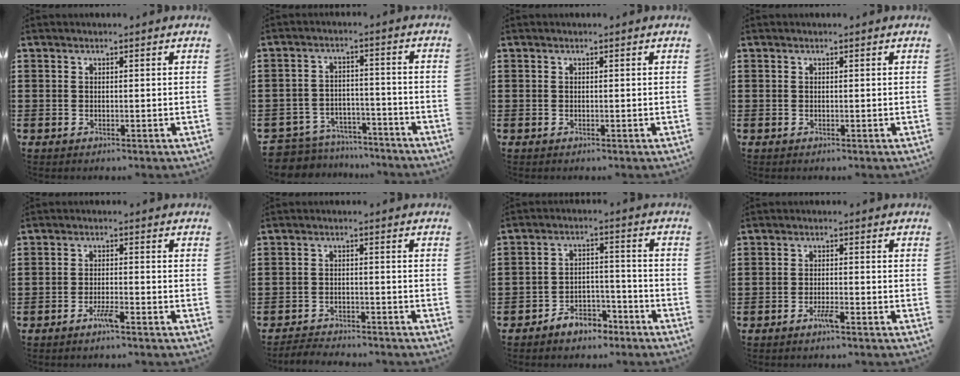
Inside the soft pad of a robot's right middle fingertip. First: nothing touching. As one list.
[{"total": 6.0, "force": [-5.9, 1.2, 0.2], "torque": [-0.024, 0.010, -0.126]}, {"total": 0.0}, {"total": 0.0}, {"total": 2.8, "force": [-1.9, 0.2, 2.1], "torque": [-0.043, -0.004, -0.036]}, {"total": 3.1, "force": [-3.1, 0.5, -0.1], "torque": [-0.005, 0.001, -0.068]}, {"total": 5.2, "force": [-4.7, 1.8, 1.0], "torque": [-0.015, 0.015, -0.093]}, {"total": 2.3, "force": [-1.6, 0.2, 1.7], "torque": [-0.038, -0.005, -0.030]}]